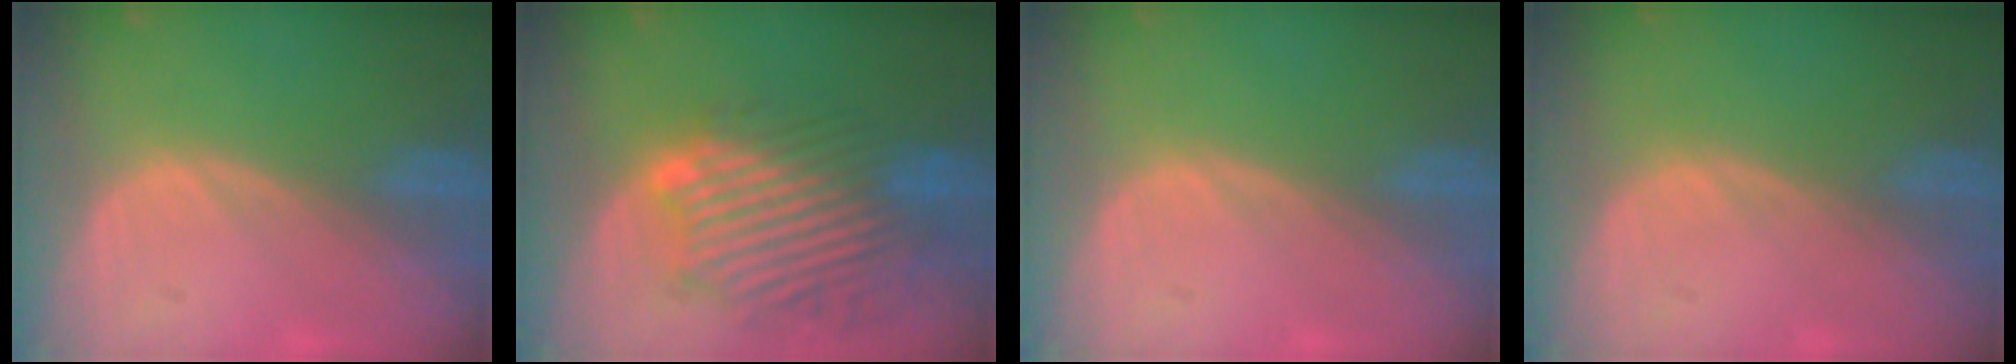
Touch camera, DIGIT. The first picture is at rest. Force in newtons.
{"total": 11.7, "press": 10.7, "slide": 5.0}
{"total": 0.5, "press": 0.0, "slide": 0.5}
{"total": 0.0}